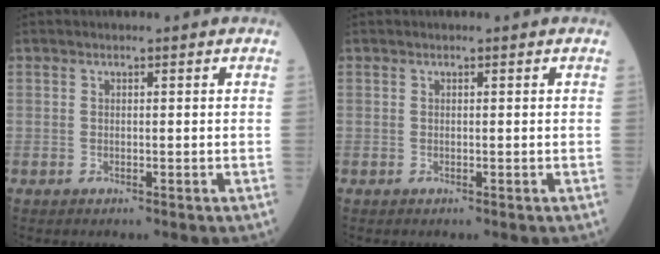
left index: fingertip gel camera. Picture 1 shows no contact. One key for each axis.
{"total": 0.0}